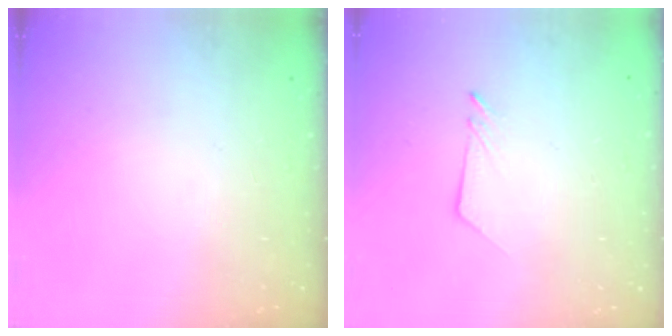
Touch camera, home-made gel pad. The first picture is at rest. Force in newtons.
{"total": 2.5, "press": 2.5, "slide": 0.2}